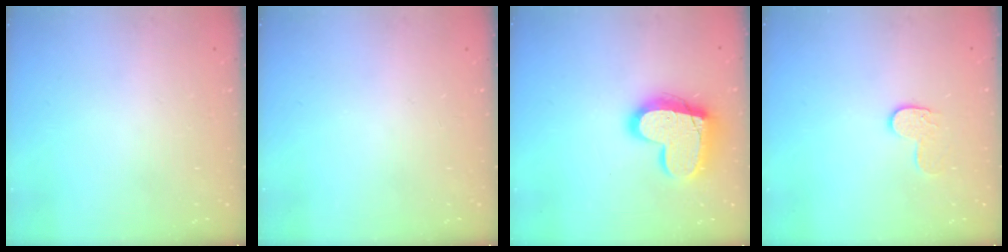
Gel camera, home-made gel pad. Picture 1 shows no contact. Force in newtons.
{"total": 0.0}
{"total": 17.6, "press": 17.6, "slide": 1.2}
{"total": 7.3, "press": 7.3, "slide": 0.2}